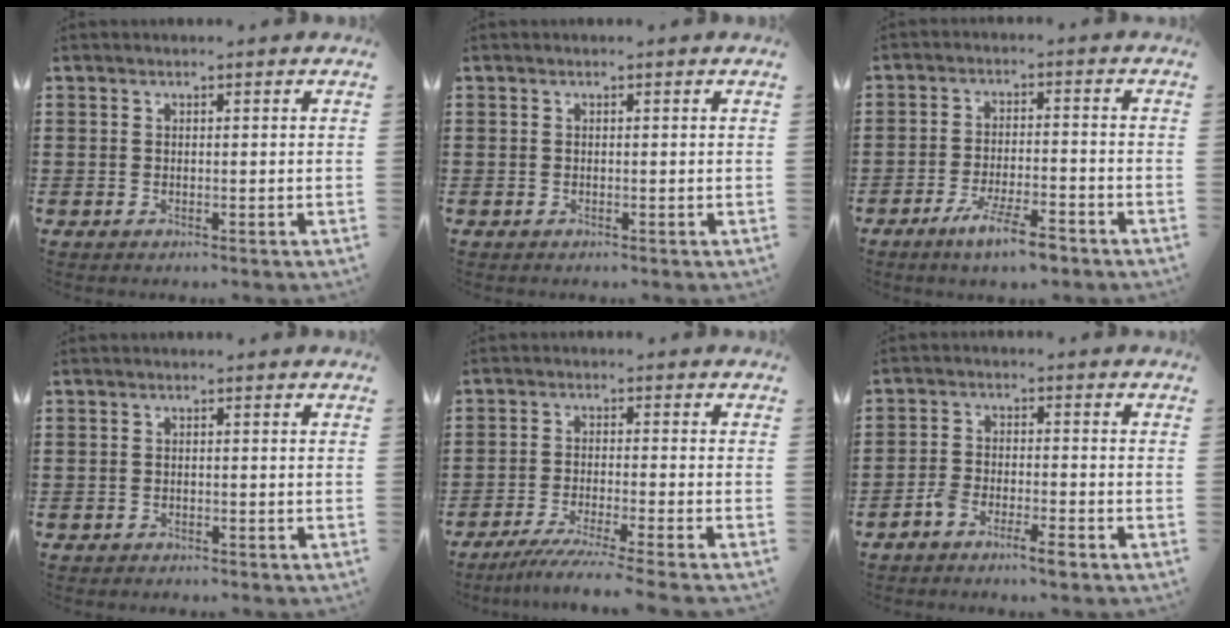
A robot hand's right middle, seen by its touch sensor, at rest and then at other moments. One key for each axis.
{"total": 0.0}
{"total": 6.4, "fx": -4.7, "fy": 1.1, "fz": 4.3, "tx": -0.086, "ty": -0.003, "tz": -0.087}
{"total": 0.7, "fx": -0.7, "fy": 0.3, "fz": 0.0, "tx": -0.002, "ty": 0.001, "tz": -0.015}
{"total": 4.5, "fx": -3.9, "fy": -0.5, "fz": 2.2, "tx": -0.042, "ty": -0.016, "tz": -0.078}
{"total": 3.8, "fx": -2.9, "fy": 1.0, "fz": 2.2, "tx": -0.050, "ty": 0.004, "tz": -0.060}